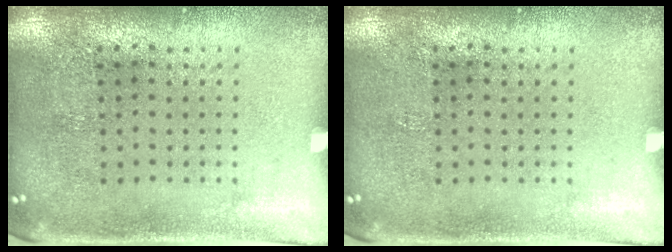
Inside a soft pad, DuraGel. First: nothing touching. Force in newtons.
{"total": 0.0}